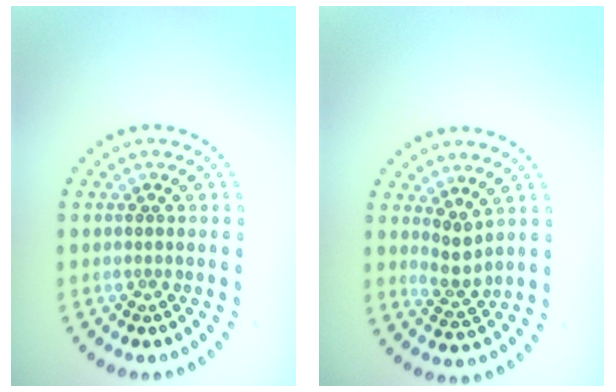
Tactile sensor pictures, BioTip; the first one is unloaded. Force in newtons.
{"total": 2.0, "press": 1.6, "slide": 1.2}